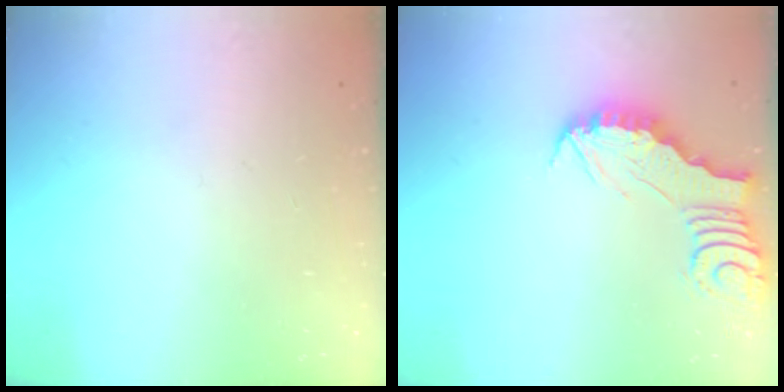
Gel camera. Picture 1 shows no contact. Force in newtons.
{"total": 3.0, "press": 3.0, "slide": 0.3}